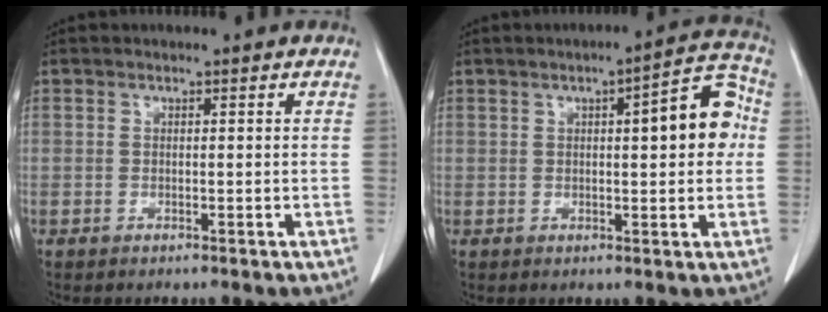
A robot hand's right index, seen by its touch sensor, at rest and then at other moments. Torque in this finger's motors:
{"motor_torque": [0.78, 0.08, 0.16, 0.03]}